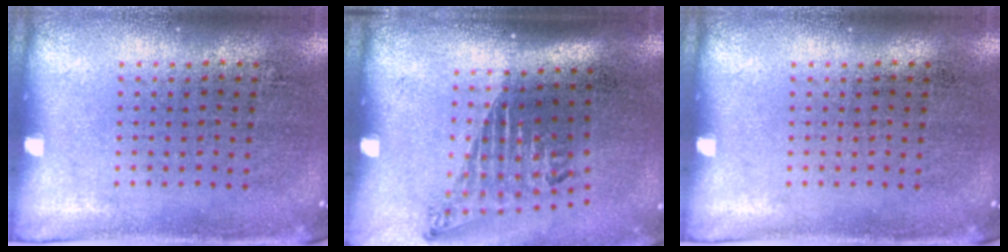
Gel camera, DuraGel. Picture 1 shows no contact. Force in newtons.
{"total": 1.7, "press": 1.1, "slide": 1.3}
{"total": 0.0}